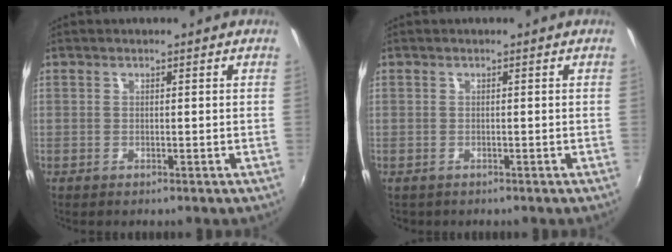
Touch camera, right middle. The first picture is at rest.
{"total": 0.8, "force": [-0.5, 0.6, 0.1], "torque": [-0.006, -0.003, -0.006]}